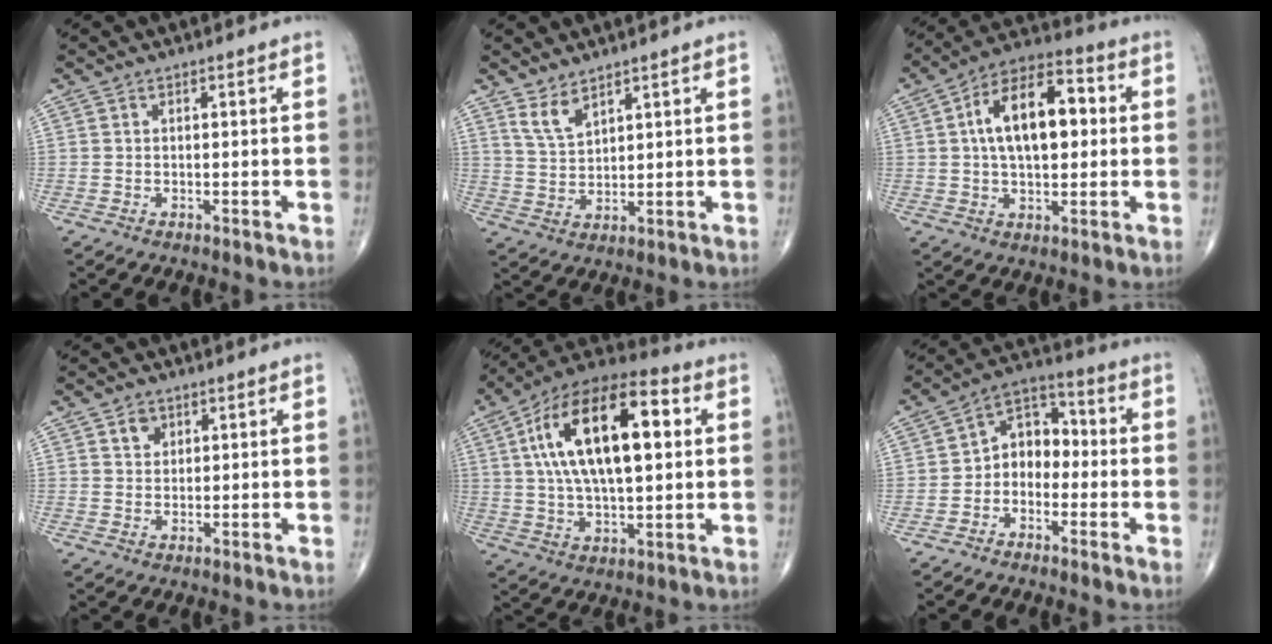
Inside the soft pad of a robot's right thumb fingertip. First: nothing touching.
{"total": 4.6, "force": [3.5, 1.7, 2.5], "torque": [-0.043, -0.026, 0.077]}
{"total": 16.0, "force": [2.3, 8.6, 13.3], "torque": [-0.204, 0.025, 0.031]}
{"total": 2.8, "force": [1.4, 2.1, 1.1], "torque": [-0.004, -0.008, 0.023]}
{"total": 23.3, "force": [5.2, 10.5, 20.1], "torque": [-0.342, 0.015, 0.078]}
{"total": 8.1, "force": [-1.5, 6.1, 5.1], "torque": [-0.048, 0.041, -0.047]}